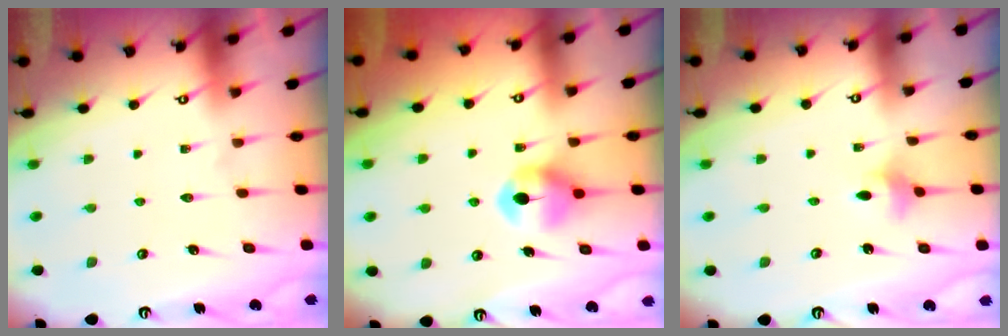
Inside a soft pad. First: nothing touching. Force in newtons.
{"total": 7.1, "press": 7.1, "slide": 0.4}
{"total": 3.0, "press": 2.9, "slide": 0.6}